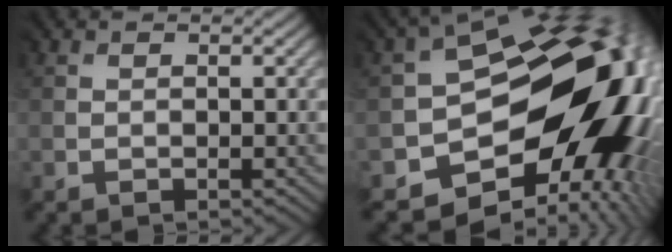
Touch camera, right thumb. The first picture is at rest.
{"total": 15.7, "force": [-4.2, 11.2, 10.2], "torque": [-0.112, -0.020, -0.065]}